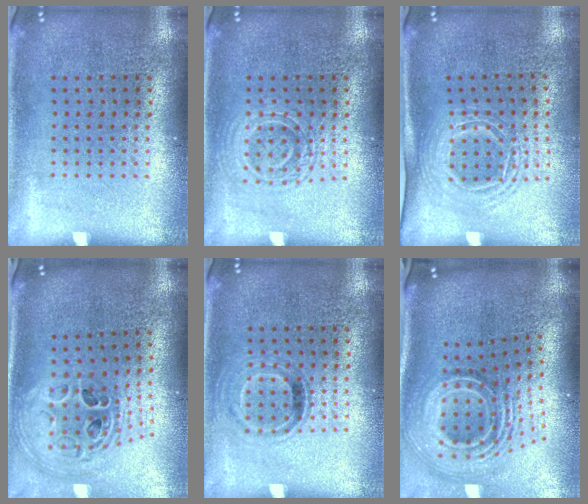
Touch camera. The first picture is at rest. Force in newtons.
{"total": 1.4, "press": 1.3, "slide": 0.3}
{"total": 1.6, "press": 1.3, "slide": 1.0}
{"total": 1.7, "press": 1.5, "slide": 0.9}
{"total": 0.9, "press": 0.8, "slide": 0.3}
{"total": 3.2, "press": 2.0, "slide": 2.4}